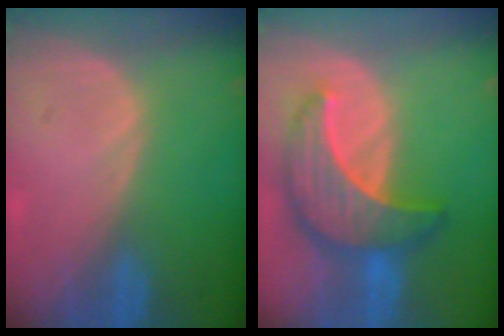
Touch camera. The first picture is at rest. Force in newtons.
{"total": 9.6, "press": 9.6, "slide": 0.8}